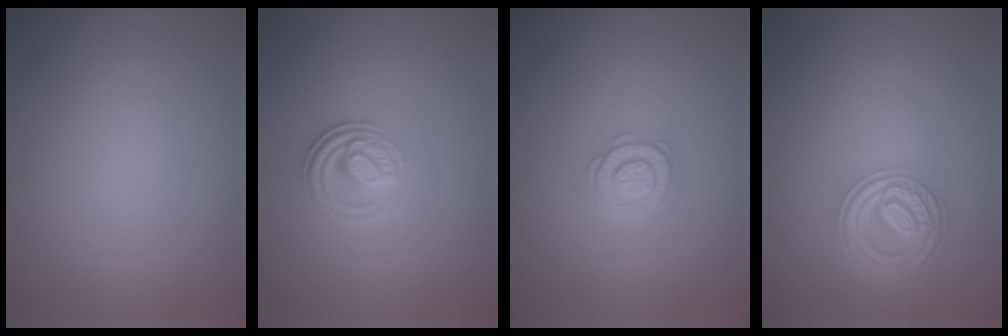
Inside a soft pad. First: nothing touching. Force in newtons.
{"total": 2.8, "press": 2.5, "slide": 1.4}
{"total": 2.6, "press": 2.5, "slide": 0.5}
{"total": 4.5, "press": 4.0, "slide": 2.1}